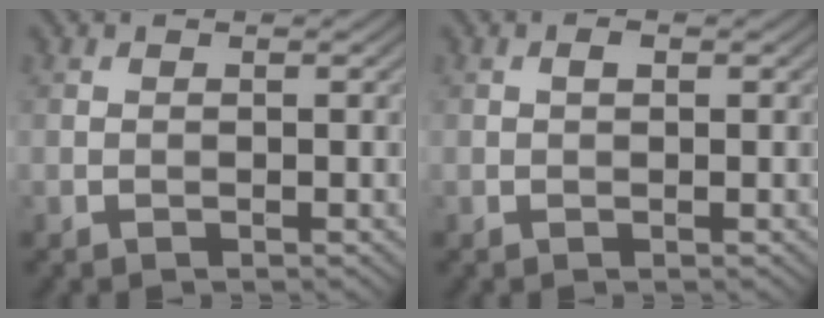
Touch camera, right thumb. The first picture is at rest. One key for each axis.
{"total": 0.9, "fx": 0.2, "fy": 0.4, "fz": 0.8, "tx": -0.013, "ty": 0.001, "tz": 0.002}